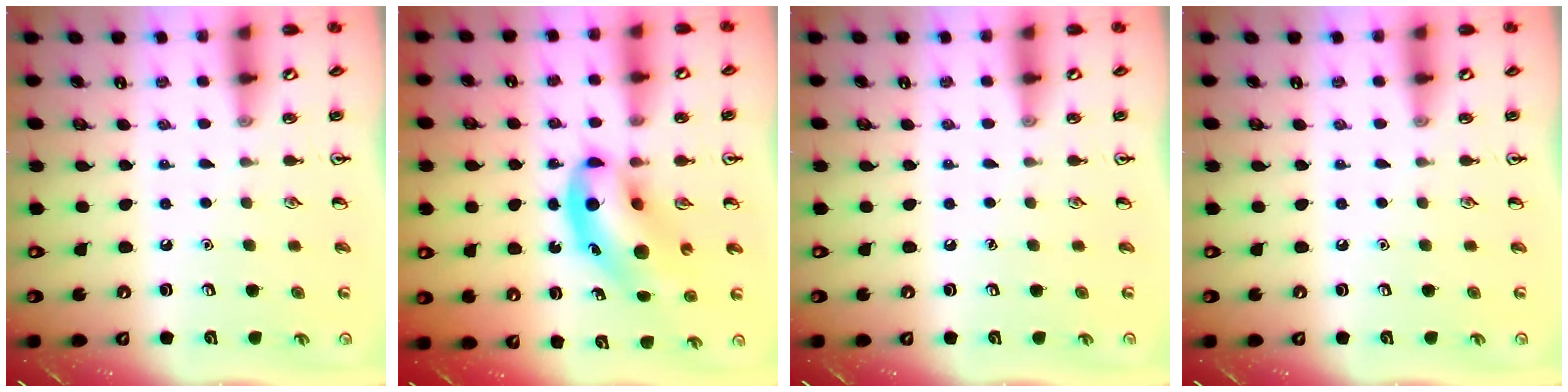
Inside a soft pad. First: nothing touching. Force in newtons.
{"total": 12.6, "press": 12.2, "slide": 3.4}
{"total": 0.0}
{"total": 0.0}